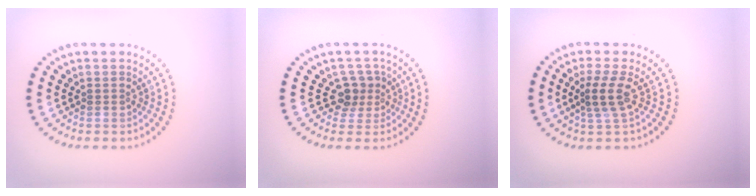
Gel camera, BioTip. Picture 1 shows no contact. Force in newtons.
{"total": 2.3, "press": 1.8, "slide": 1.5}
{"total": 2.6, "press": 2.1, "slide": 1.5}